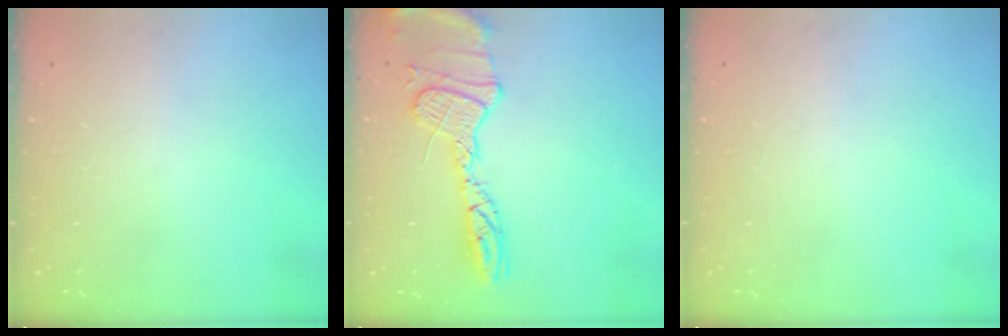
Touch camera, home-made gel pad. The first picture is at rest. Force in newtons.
{"total": 15.6, "press": 15.6, "slide": 1.3}
{"total": 0.0}